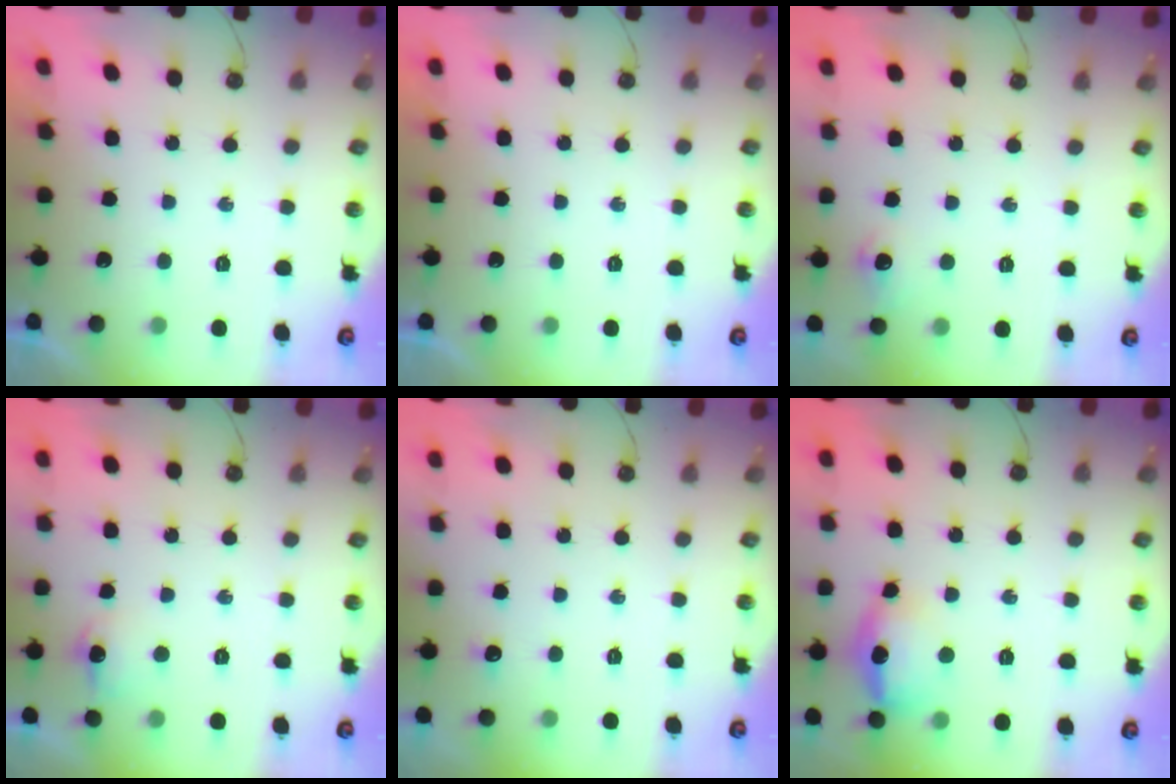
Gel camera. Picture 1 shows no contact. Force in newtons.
{"total": 0.0}
{"total": 6.3, "press": 6.3, "slide": 0.8}
{"total": 7.8, "press": 7.7, "slide": 0.9}
{"total": 3.7, "press": 3.5, "slide": 1.0}
{"total": 13.1, "press": 13.1, "slide": 1.0}